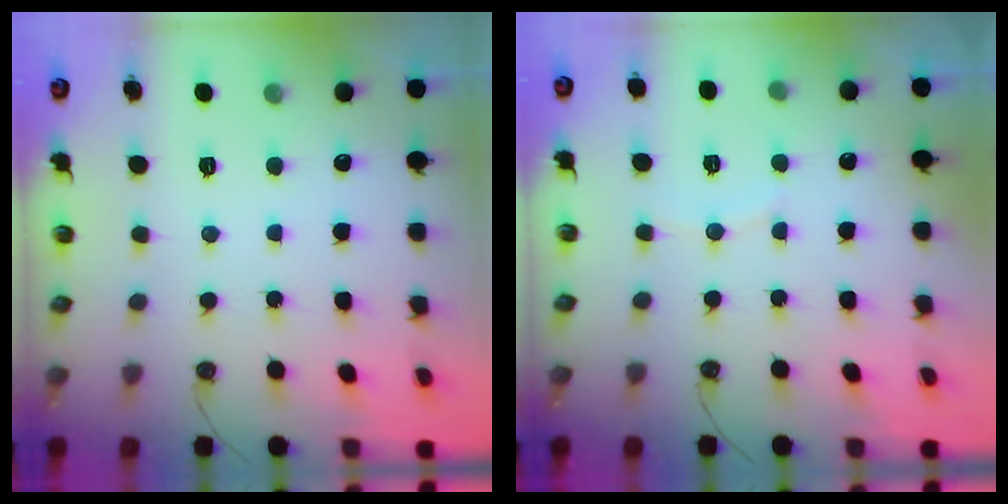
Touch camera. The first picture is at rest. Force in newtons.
{"total": 3.1, "press": 3.1, "slide": 0.4}